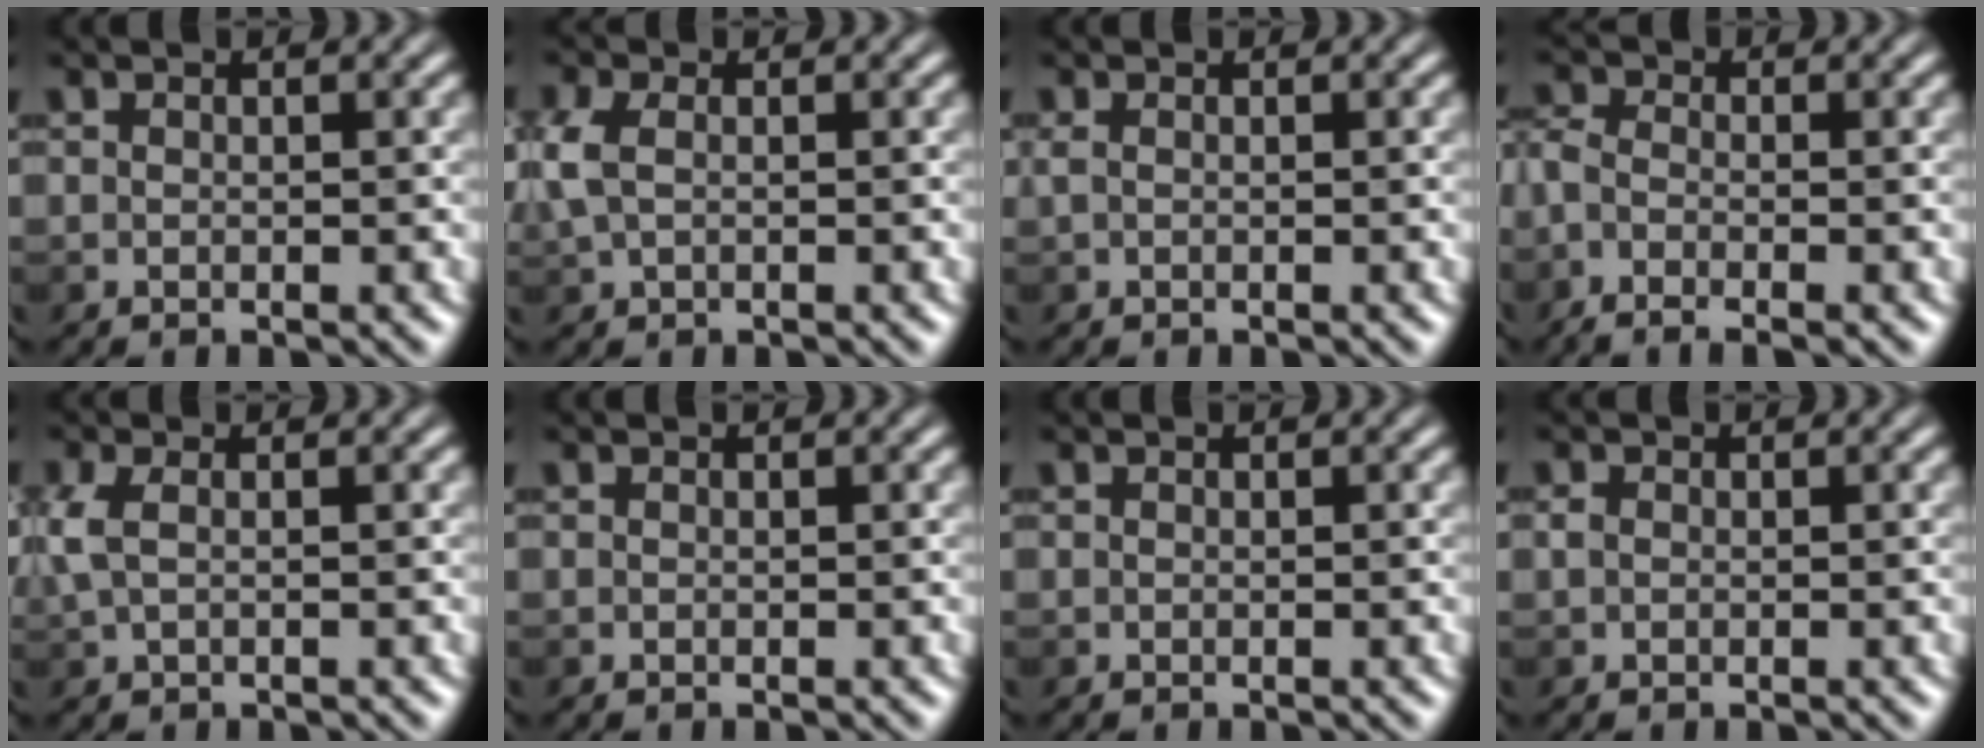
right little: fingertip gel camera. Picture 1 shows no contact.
{"total": 4.3, "force": [0.0, 2.8, 3.3], "torque": [-0.092, 0.004, 0.003]}
{"total": 1.1, "force": [0.2, 0.6, 0.9], "torque": [-0.023, 0.001, 0.002]}
{"total": 5.7, "force": [-1.6, 3.2, 4.3], "torque": [-0.108, 0.008, -0.028]}
{"total": 3.8, "force": [0.1, 2.1, 3.1], "torque": [-0.075, 0.005, 0.000]}
{"total": 0.0}
{"total": 0.0}
{"total": 0.9, "force": [-0.1, 0.8, 0.4], "torque": [-0.015, 0.000, -0.004]}